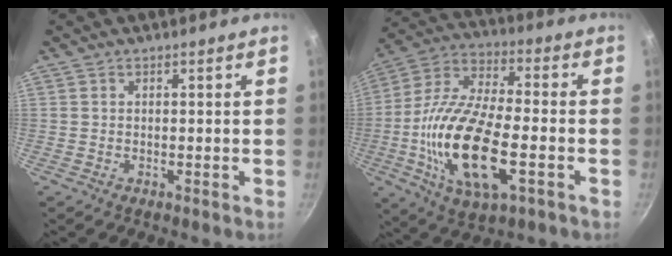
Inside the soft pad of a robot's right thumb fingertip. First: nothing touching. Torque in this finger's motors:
{"motor_torque": [0.09, 1.65, 2.18, -0.57, 0.52]}